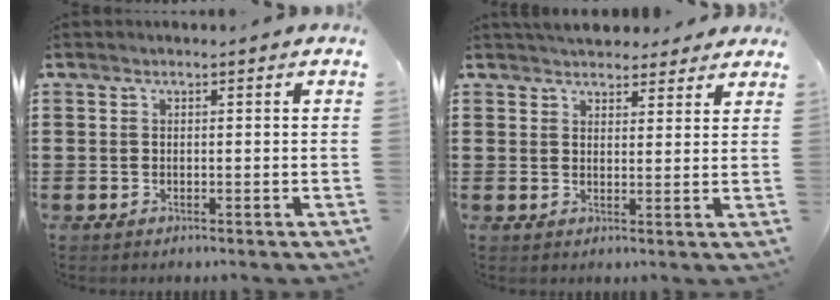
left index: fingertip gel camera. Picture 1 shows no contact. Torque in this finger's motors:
{"motor_torque": [2.14, 0.00, -0.02, -0.10]}